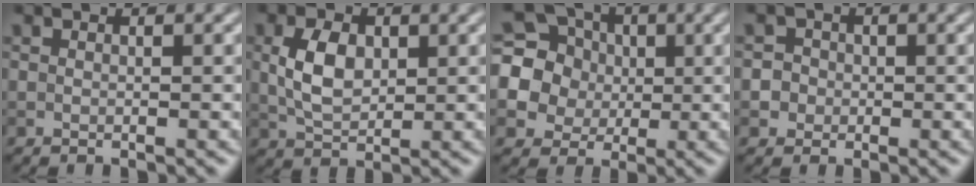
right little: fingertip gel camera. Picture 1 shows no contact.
{"total": 4.1, "force": [0.6, 2.5, 3.1], "torque": [-0.072, 0.002, 0.012]}
{"total": 10.0, "force": [1.6, 9.1, 3.6], "torque": [-0.106, 0.036, 0.022]}
{"total": 3.3, "force": [-0.1, 3.1, 1.0], "torque": [0.008, 0.021, -0.022]}